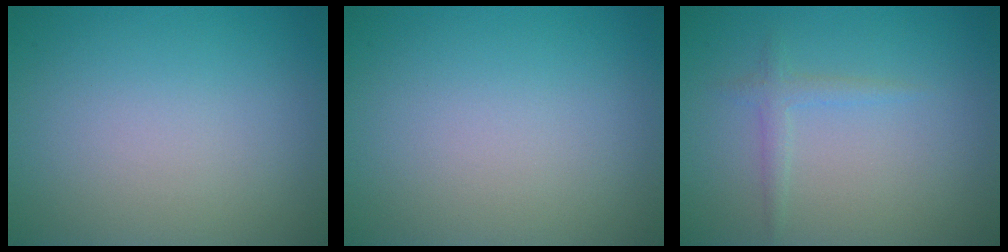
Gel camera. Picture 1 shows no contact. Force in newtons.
{"total": 0.0}
{"total": 1.4, "press": 1.4, "slide": 0.1}